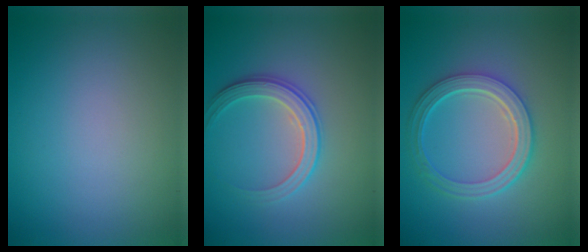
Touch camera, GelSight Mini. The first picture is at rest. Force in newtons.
{"total": 2.8, "press": 2.8, "slide": 0.3}
{"total": 5.2, "press": 3.9, "slide": 3.5}